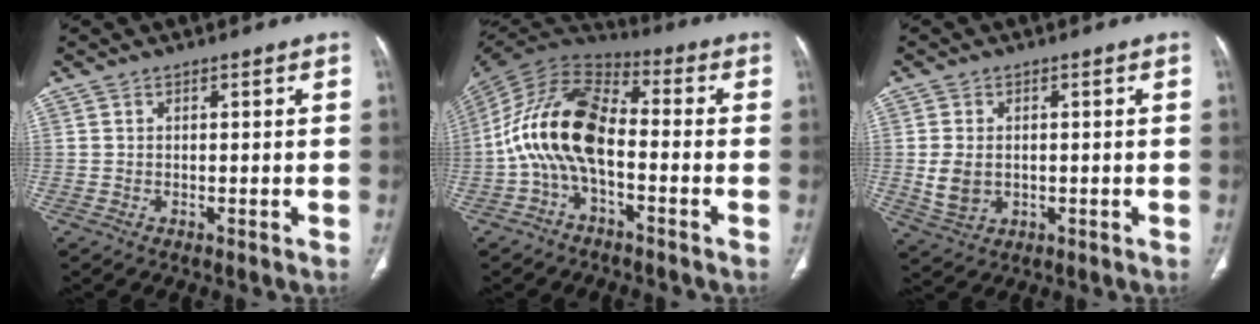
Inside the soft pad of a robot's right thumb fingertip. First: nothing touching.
{"total": 15.2, "force": [-2.6, 7.9, 12.7], "torque": [-0.243, 0.054, -0.060]}
{"total": 5.5, "force": [-0.2, 4.1, 3.7], "torque": [-0.069, -0.004, 0.007]}